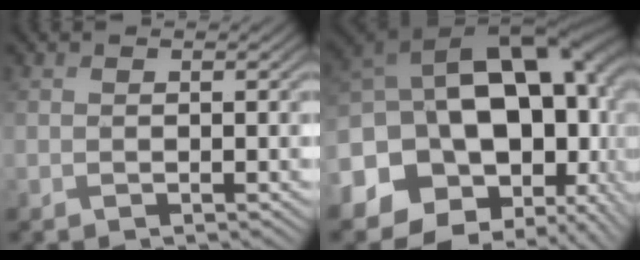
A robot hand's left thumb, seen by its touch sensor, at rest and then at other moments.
{"total": 22.1, "force": [-3.0, 15.6, 15.3], "torque": [-0.294, -0.035, -0.042]}